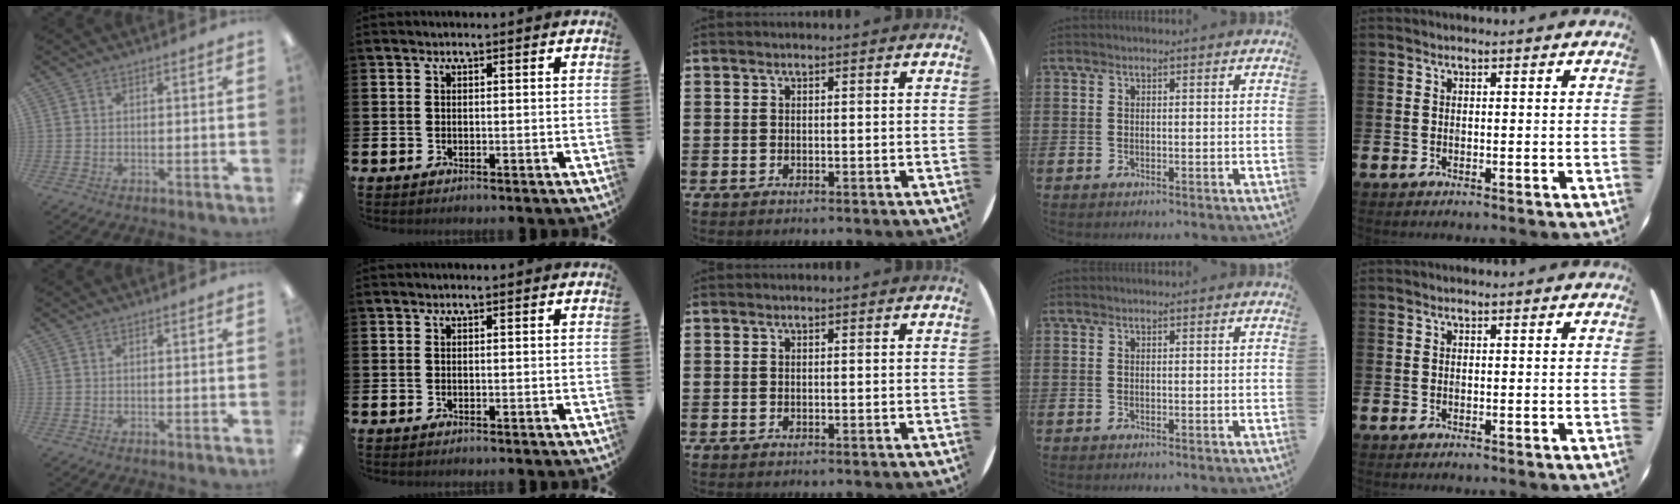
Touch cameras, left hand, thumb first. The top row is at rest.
{}